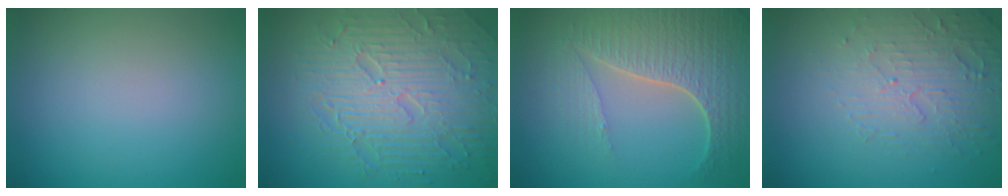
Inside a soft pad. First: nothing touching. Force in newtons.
{"total": 8.8, "press": 6.3, "slide": 6.1}
{"total": 6.2, "press": 5.0, "slide": 3.7}
{"total": 5.0, "press": 3.3, "slide": 3.8}